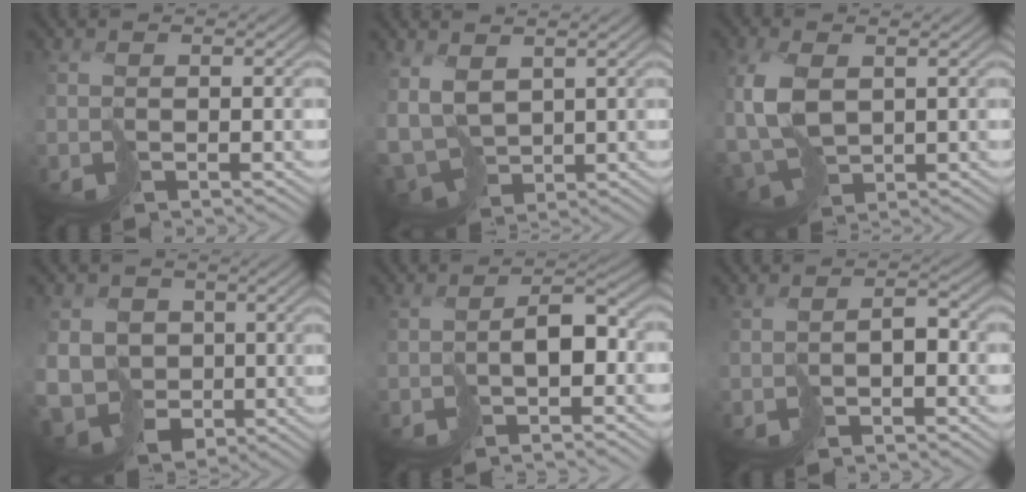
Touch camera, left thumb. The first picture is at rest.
{"total": 6.6, "force": [0.9, 4.7, 4.5], "torque": [-0.130, -0.021, 0.024]}
{"total": 7.9, "force": [0.4, 4.9, 6.2], "torque": [-0.166, -0.001, 0.010]}
{"total": 10.3, "force": [-0.9, 9.3, 4.2], "torque": [-0.122, -0.030, -0.032]}
{"total": 3.2, "force": [-1.9, 1.1, 2.3], "torque": [-0.025, 0.007, -0.037]}
{"total": 2.1, "force": [-1.5, 0.9, 1.1], "torque": [-0.011, 0.000, -0.028]}